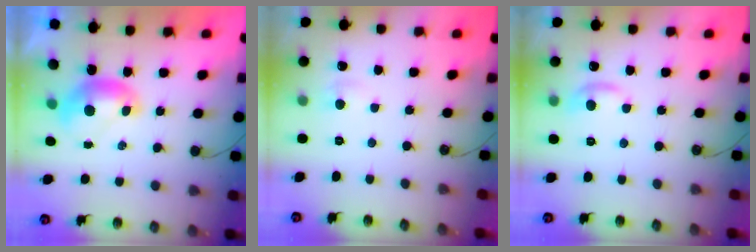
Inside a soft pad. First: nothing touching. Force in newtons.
{"total": 2.4, "press": 2.4, "slide": 0.4}
{"total": 0.7, "press": 0.1, "slide": 0.7}